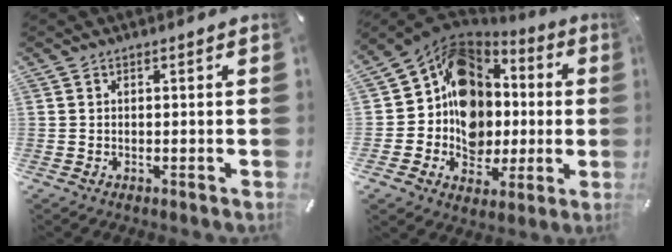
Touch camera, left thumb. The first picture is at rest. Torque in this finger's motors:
{"motor_torque": [1.10, 0.85, 1.31, 0.92, 0.23]}